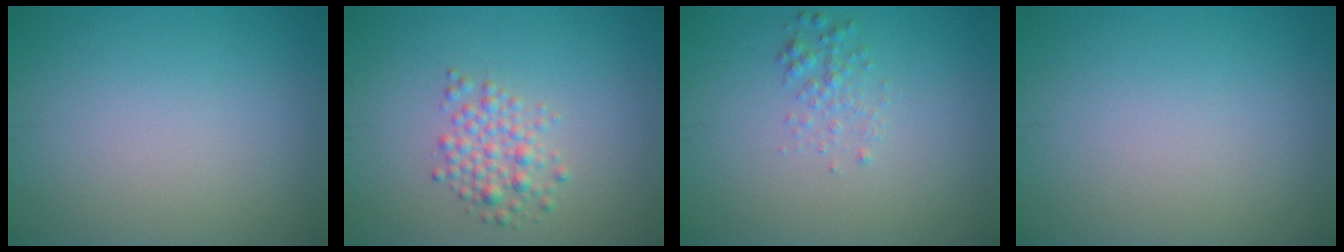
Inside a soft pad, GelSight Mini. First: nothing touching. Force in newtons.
{"total": 2.5, "press": 2.5, "slide": 0.1}
{"total": 1.4, "press": 1.4, "slide": 0.0}
{"total": 0.0}